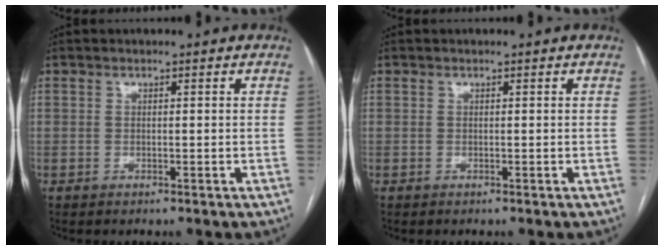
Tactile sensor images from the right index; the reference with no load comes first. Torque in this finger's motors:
{"motor_torque": [0.00, 0.00, 0.00, 0.01]}